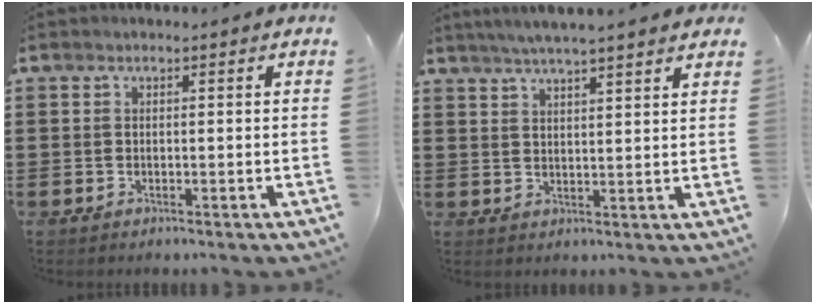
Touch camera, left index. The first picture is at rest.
{"total": 3.9, "force": [3.5, -0.3, 1.7], "torque": [-0.043, -0.009, 0.060]}